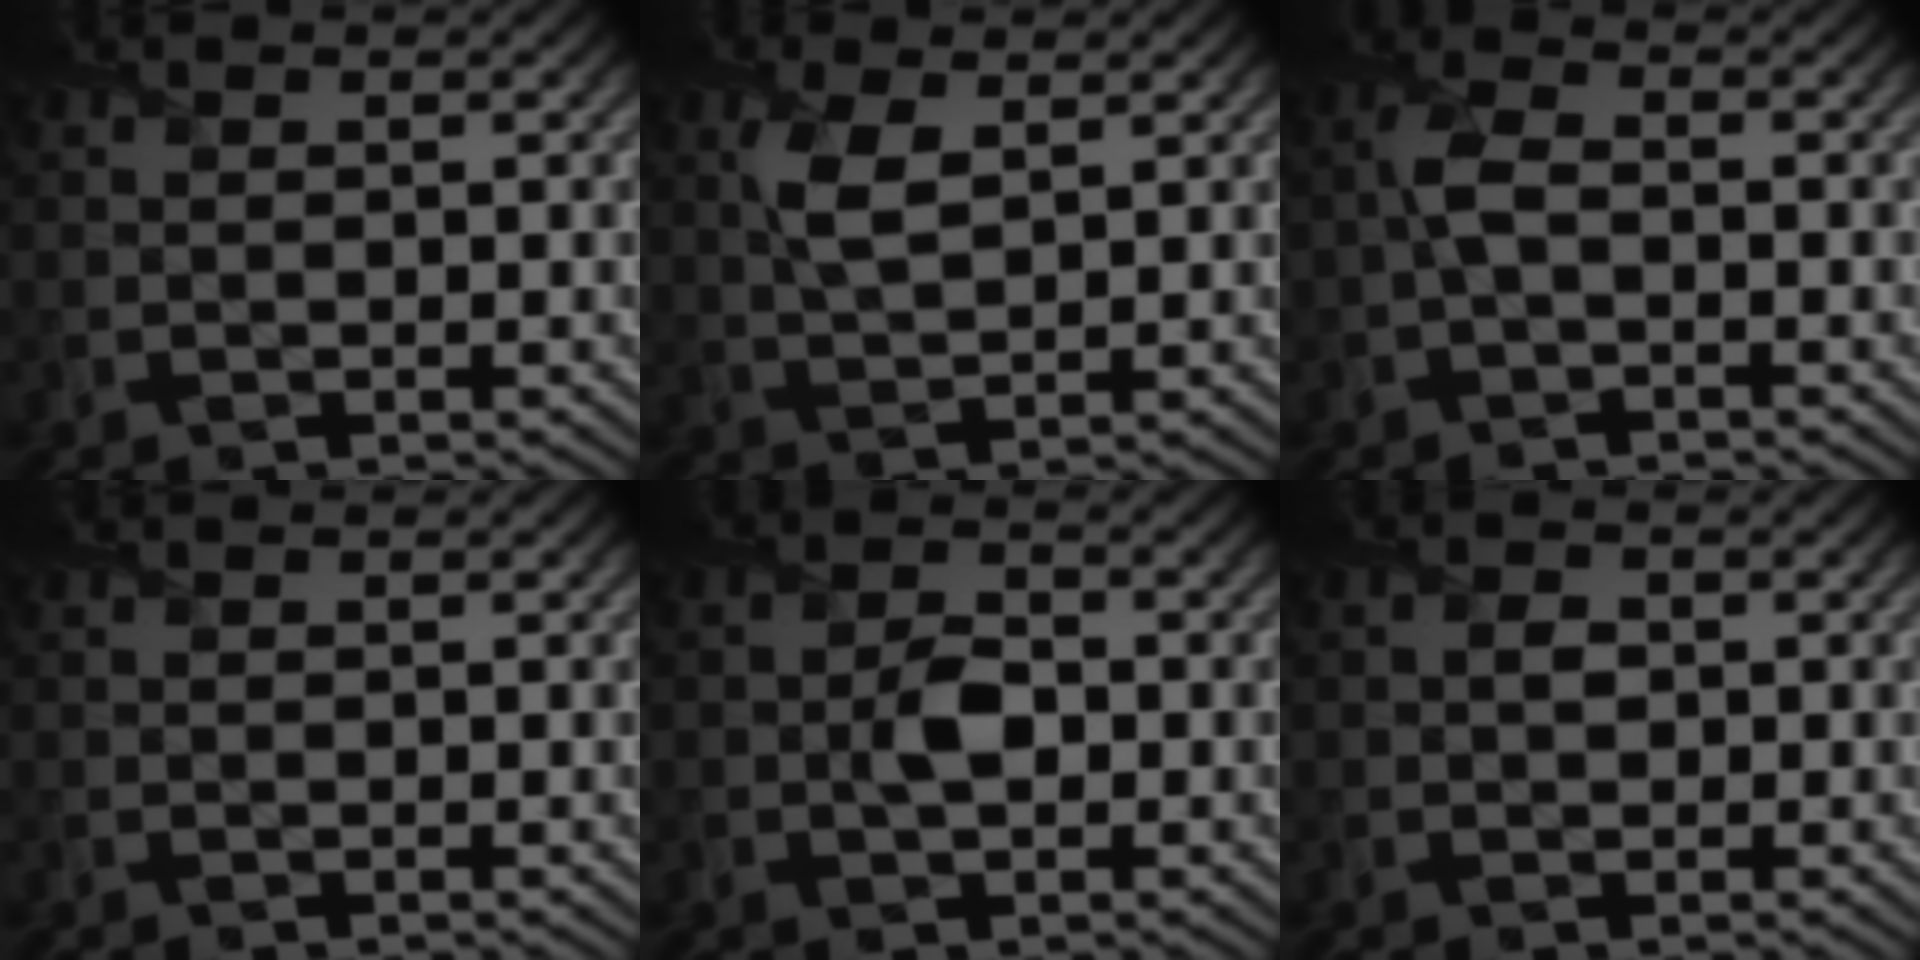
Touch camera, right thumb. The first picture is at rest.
{"total": 4.2, "force": [1.5, 1.7, 3.5], "torque": [-0.087, 0.001, 0.032]}
{"total": 3.0, "force": [-0.6, 1.4, 2.6], "torque": [-0.058, 0.006, -0.017]}
{"total": 0.0}
{"total": 3.2, "force": [-0.6, 2.0, 2.5], "torque": [-0.048, -0.001, -0.012]}
{"total": 1.1, "force": [0.0, 1.0, 0.6], "torque": [-0.011, 0.000, -0.003]}